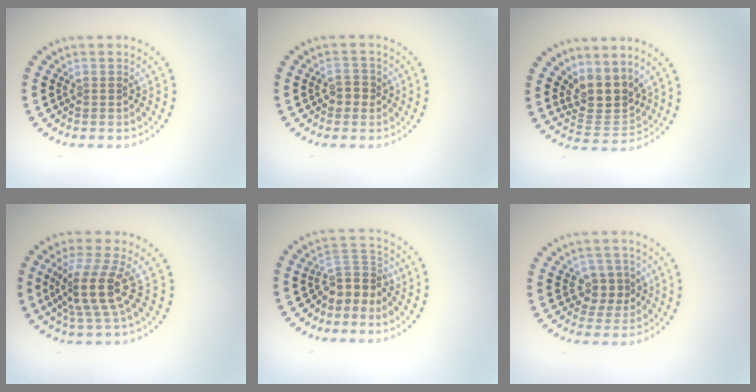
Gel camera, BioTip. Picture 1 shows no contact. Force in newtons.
{"total": 1.9, "press": 1.8, "slide": 0.5}
{"total": 3.8, "press": 3.0, "slide": 2.4}
{"total": 4.4, "press": 3.4, "slide": 2.9}
{"total": 3.5, "press": 2.5, "slide": 2.4}
{"total": 2.9, "press": 2.7, "slide": 1.0}